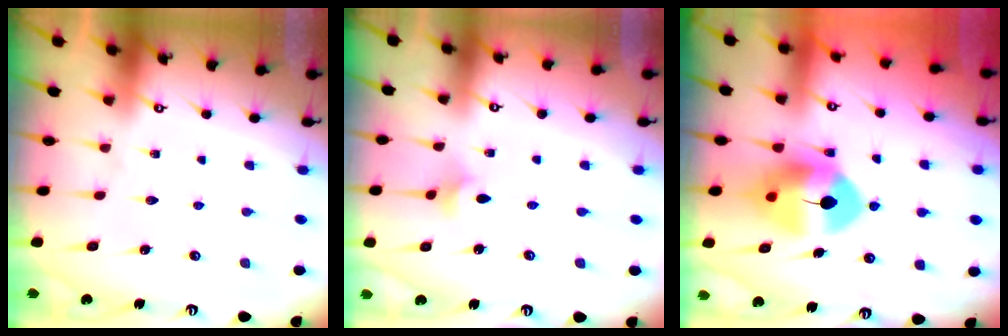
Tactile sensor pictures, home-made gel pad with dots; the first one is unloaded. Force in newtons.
{"total": 3.4, "press": 3.3, "slide": 0.8}
{"total": 10.1, "press": 9.9, "slide": 2.1}